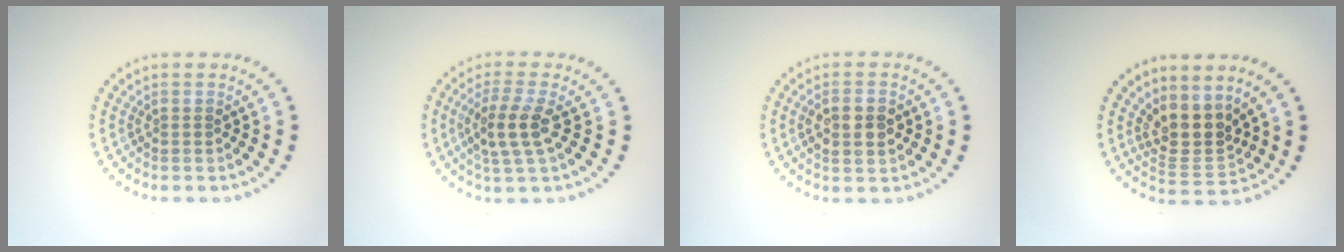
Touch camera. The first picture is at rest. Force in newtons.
{"total": 3.2, "press": 2.9, "slide": 1.5}
{"total": 2.6, "press": 2.6, "slide": 0.4}
{"total": 3.5, "press": 2.7, "slide": 2.3}